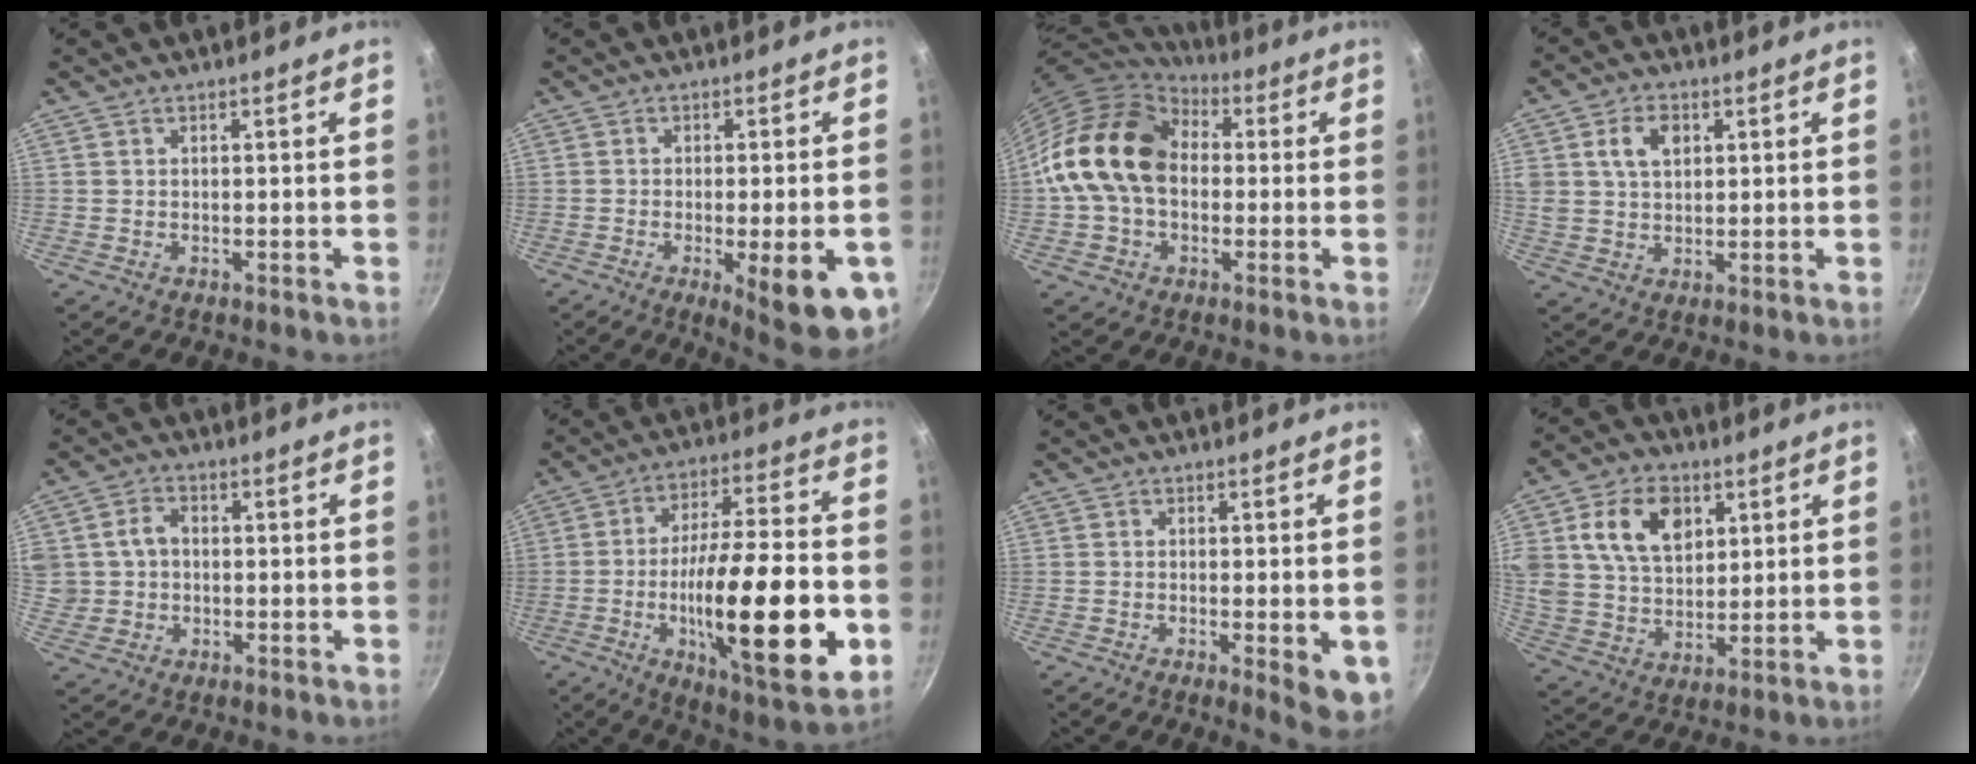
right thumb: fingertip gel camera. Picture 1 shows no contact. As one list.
[{"total": 13.6, "force": [-4.5, 3.6, 12.3], "torque": [-0.139, 0.004, -0.052]}, {"total": 18.4, "force": [1.0, 13.4, 12.5], "torque": [-0.204, 0.036, 0.008]}, {"total": 7.0, "force": [2.3, 4.9, 4.4], "torque": [-0.063, -0.001, 0.040]}, {"total": 6.2, "force": [0.3, 5.4, 3.0], "torque": [-0.034, 0.014, 0.007]}, {"total": 26.6, "force": [-6.6, 7.4, 24.7], "torque": [-0.383, 0.017, -0.100]}, {"total": 7.0, "force": [-1.8, 1.9, 6.5], "torque": [-0.072, -0.004, -0.020]}, {"total": 14.5, "force": [5.0, 10.2, 9.0], "torque": [-0.138, -0.007, 0.090]}]